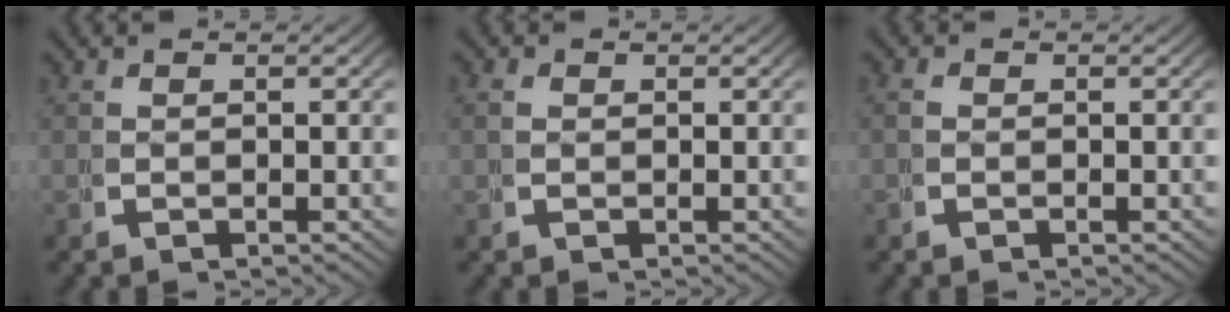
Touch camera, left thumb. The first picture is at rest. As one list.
[{"total": 0.8, "force": [0.1, 0.8, 0.1], "torque": [-0.006, -0.006, 0.003]}, {"total": 0.7, "force": [-0.3, 0.6, 0.0], "torque": [0.002, -0.002, -0.008]}]